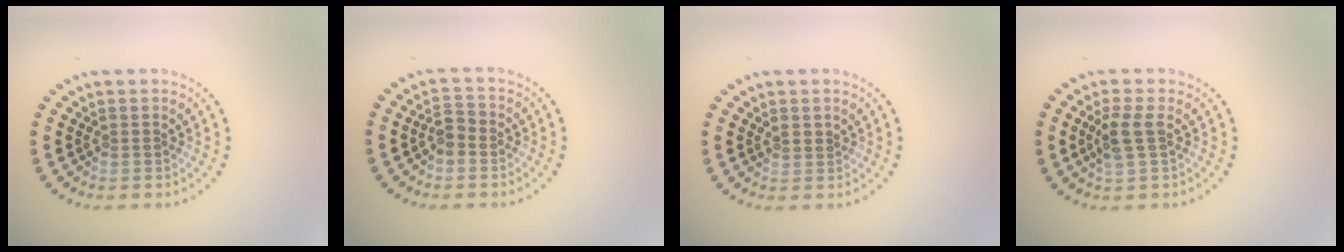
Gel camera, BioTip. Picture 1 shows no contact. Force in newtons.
{"total": 1.6, "press": 1.6, "slide": 0.5}
{"total": 0.5, "press": 0.4, "slide": 0.4}
{"total": 2.4, "press": 2.1, "slide": 1.0}